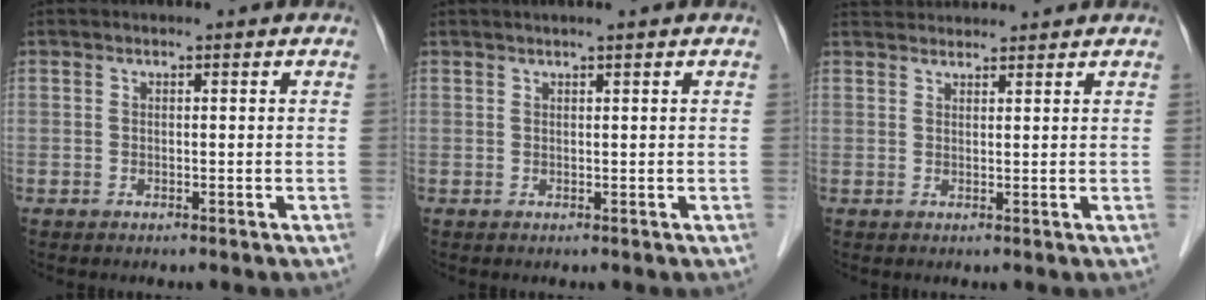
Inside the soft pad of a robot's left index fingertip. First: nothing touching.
{"total": 1.4, "force": [1.1, -0.3, 0.9], "torque": [-0.013, 0.007, 0.023]}
{"total": 4.5, "force": [4.5, 0.6, 0.5], "torque": [-0.011, 0.035, 0.071]}